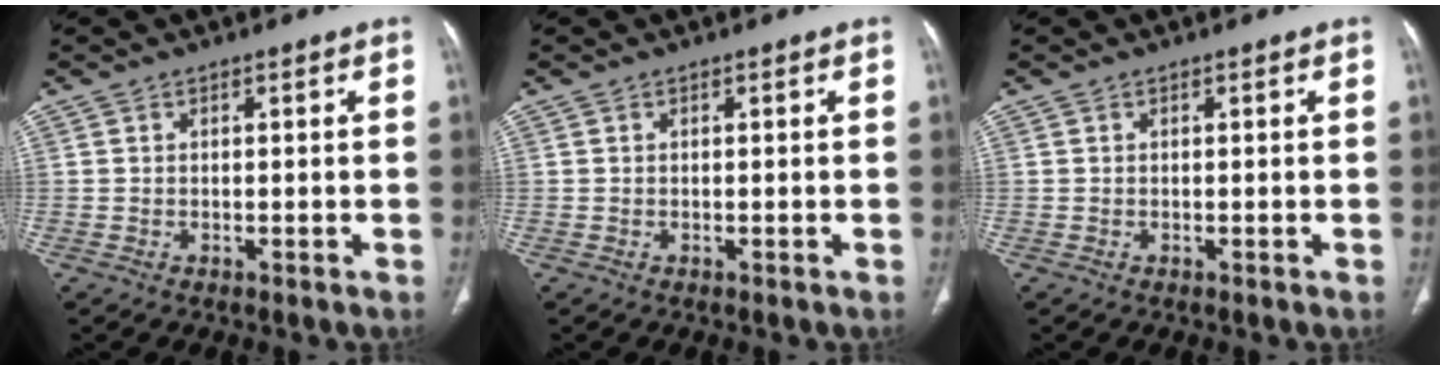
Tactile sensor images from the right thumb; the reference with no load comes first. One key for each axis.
{"total": 0.0}
{"total": 0.0}